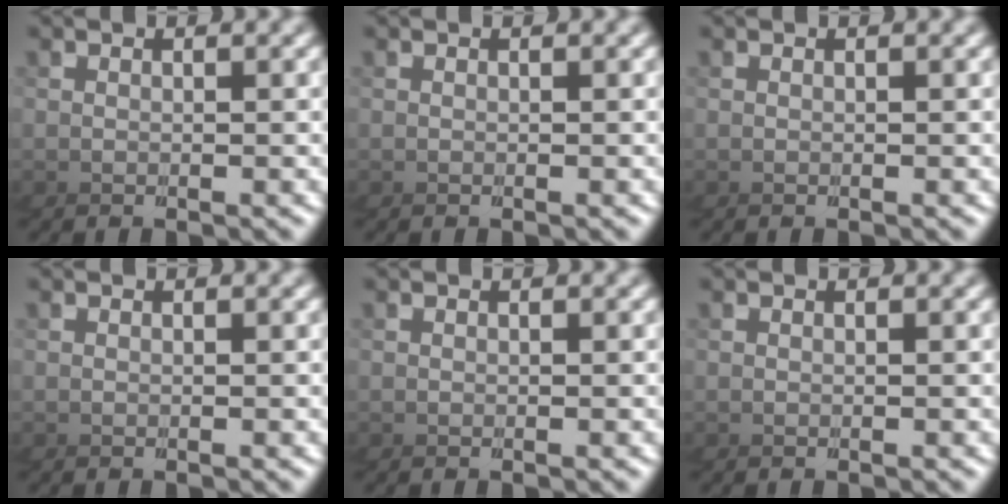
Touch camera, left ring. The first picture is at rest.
{"total": 0.0}
{"total": 0.0}
{"total": 0.0}
{"total": 0.0}
{"total": 0.0}